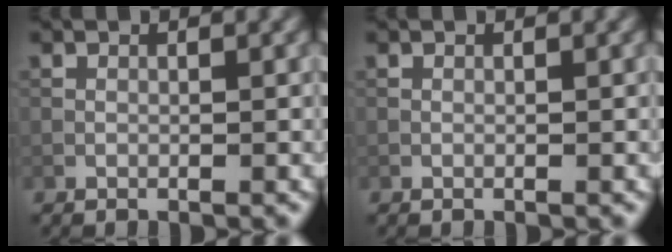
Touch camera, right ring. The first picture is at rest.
{"total": 0.0}